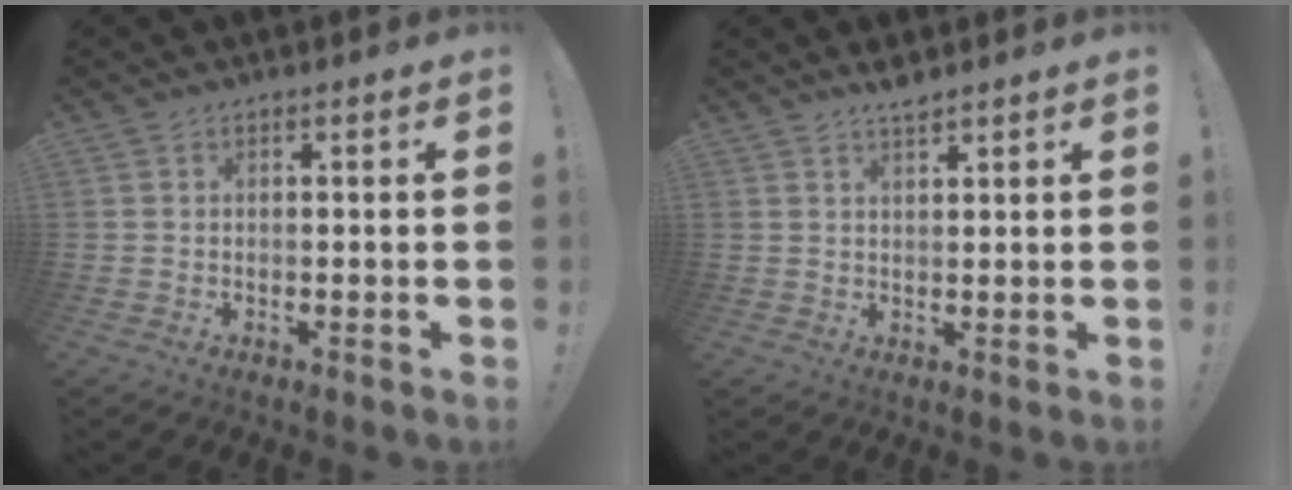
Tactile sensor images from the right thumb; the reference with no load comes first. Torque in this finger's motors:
{"motor_torque": [-0.07, -0.03, 0.10, -0.08, 0.00]}